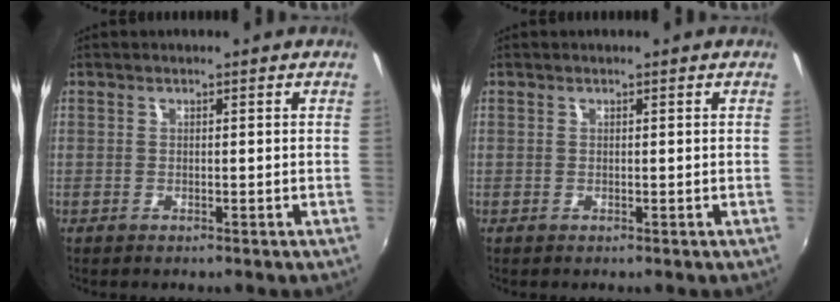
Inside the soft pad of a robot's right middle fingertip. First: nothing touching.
{"total": 0.0}